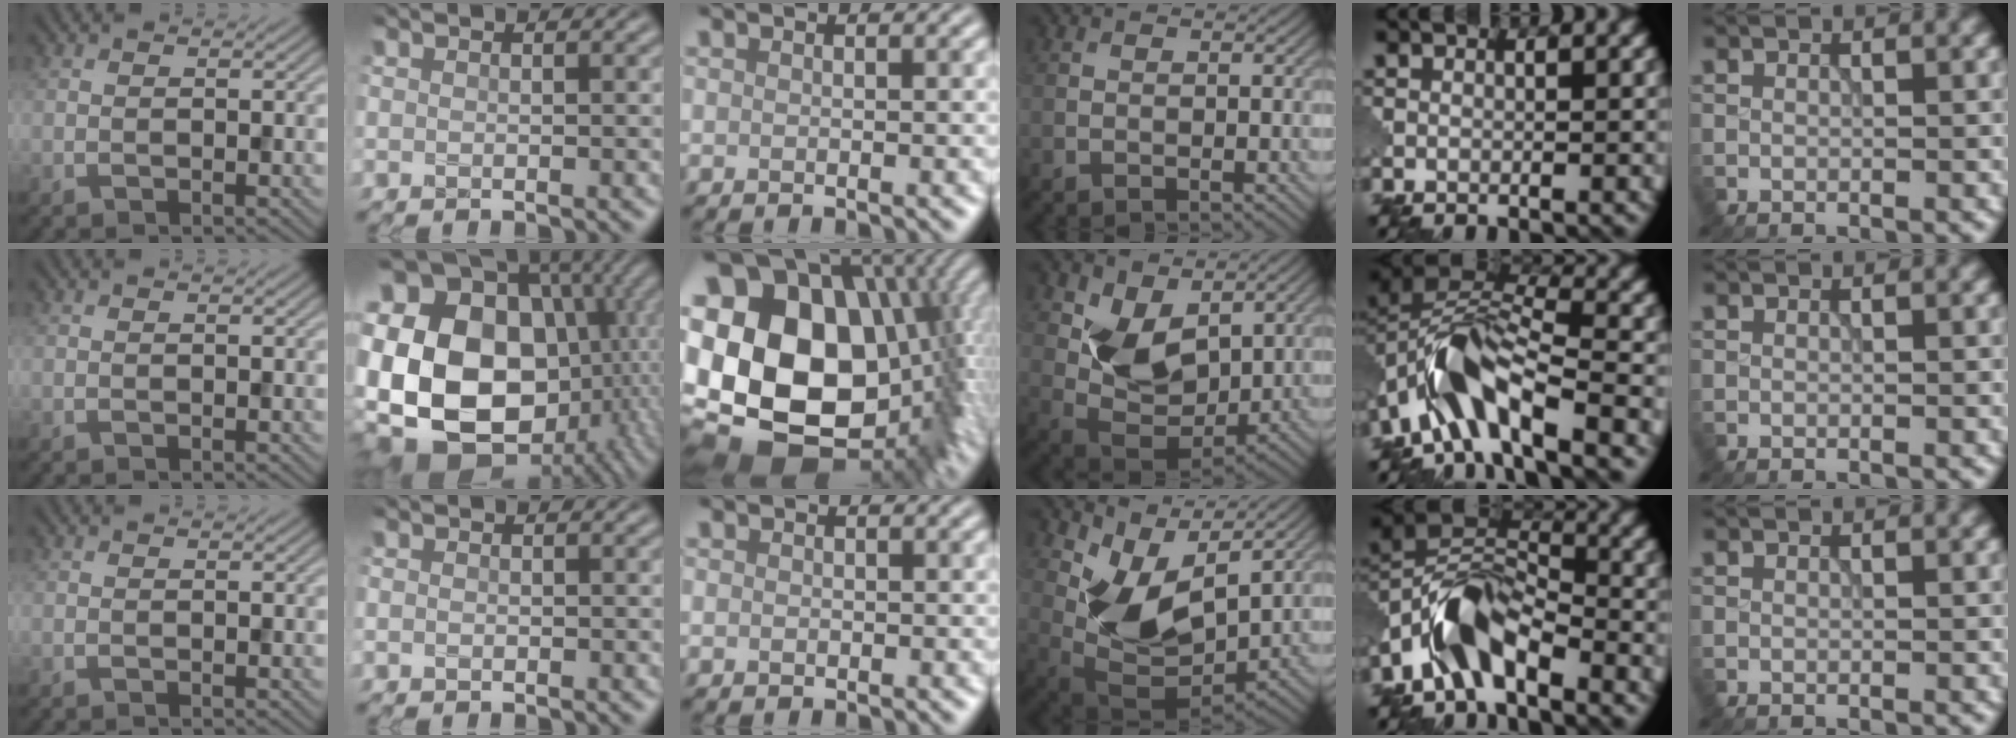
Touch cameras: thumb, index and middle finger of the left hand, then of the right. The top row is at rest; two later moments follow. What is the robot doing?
{"motion": "extract", "object": "pin"}